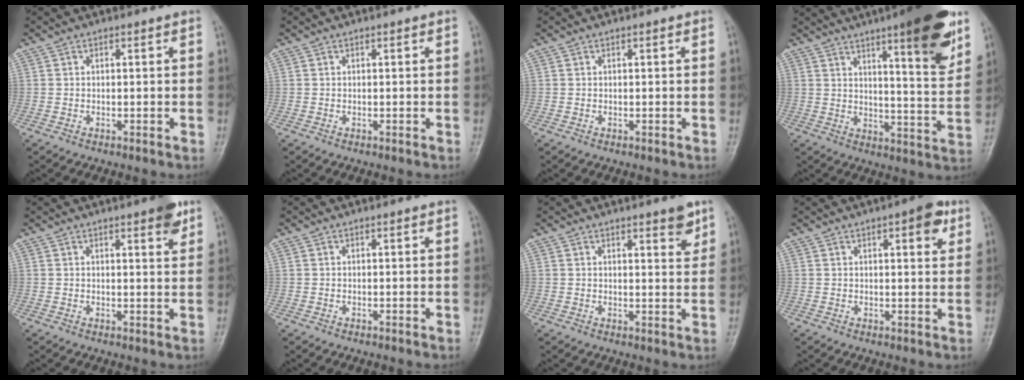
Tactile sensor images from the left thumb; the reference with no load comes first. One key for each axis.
{"total": 0.0}
{"total": 0.0}
{"total": 16.5, "fx": 9.4, "fy": 3.0, "fz": 13.2, "tx": -0.161, "ty": -0.049, "tz": 0.134}
{"total": 4.2, "fx": 2.5, "fy": 1.0, "fz": 3.2, "tx": -0.035, "ty": -0.012, "tz": 0.029}
{"total": 0.0}
{"total": 4.2, "fx": 2.7, "fy": 1.1, "fz": 3.0, "tx": -0.031, "ty": -0.017, "tz": 0.034}
{"total": 5.2, "fx": 2.6, "fy": 1.7, "fz": 4.1, "tx": -0.041, "ty": -0.007, "tz": 0.028}